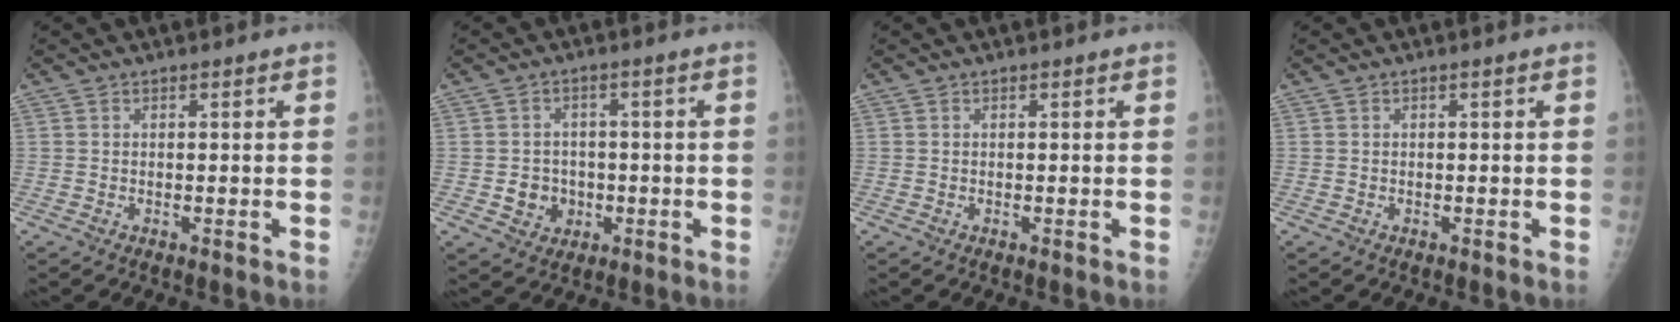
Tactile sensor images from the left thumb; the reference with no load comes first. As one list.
[{"total": 5.3, "force": [-1.0, 4.7, 2.1], "torque": [-0.003, 0.009, -0.011]}, {"total": 0.0}, {"total": 0.0}]